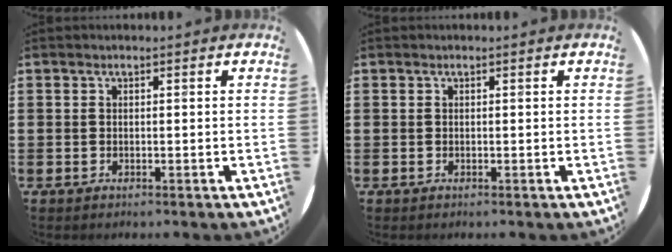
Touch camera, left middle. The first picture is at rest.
{"total": 0.0}